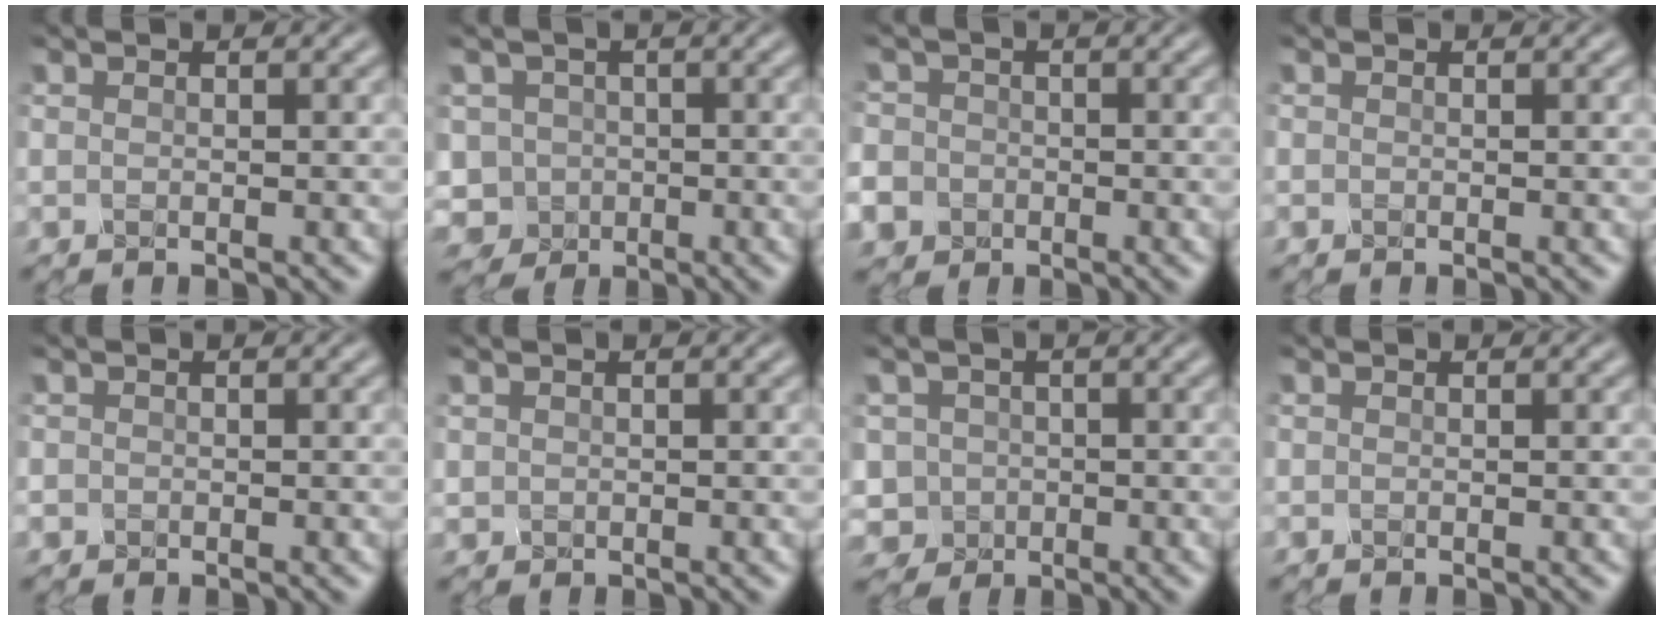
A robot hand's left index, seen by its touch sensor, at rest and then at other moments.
{"total": 4.7, "force": [-1.3, 4.4, 1.1], "torque": [-0.013, 0.000, -0.036]}
{"total": 9.4, "force": [-4.1, 8.2, 2.3], "torque": [-0.067, -0.021, -0.105]}
{"total": 0.0}
{"total": 0.6, "force": [-0.2, 0.6, 0.1], "torque": [0.003, -0.005, -0.005]}
{"total": 0.7, "force": [0.3, 0.6, 0.1], "torque": [0.000, -0.001, 0.008]}
{"total": 3.5, "force": [-0.8, 3.4, 0.4], "torque": [0.005, 0.004, -0.020]}
{"total": 0.0}